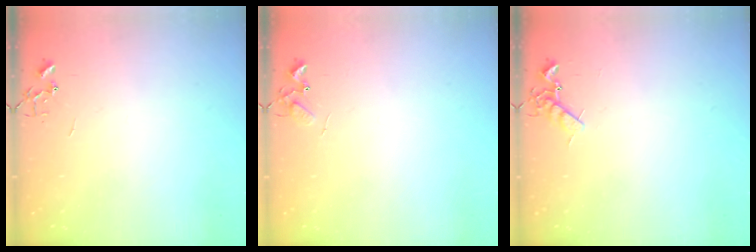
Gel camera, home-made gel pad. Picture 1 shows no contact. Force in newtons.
{"total": 5.9, "press": 5.9, "slide": 0.3}
{"total": 7.8, "press": 7.8, "slide": 0.8}